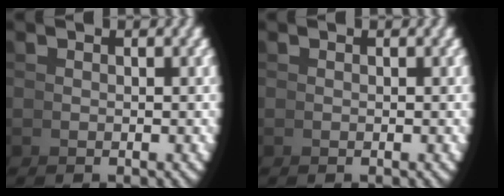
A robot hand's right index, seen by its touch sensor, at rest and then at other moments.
{"total": 0.0}